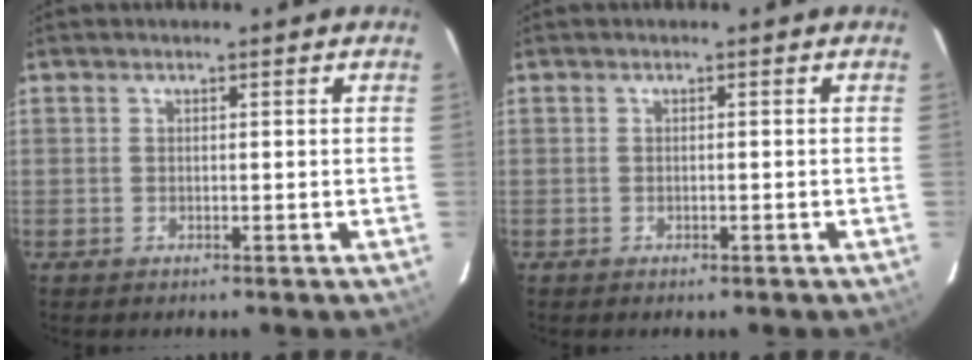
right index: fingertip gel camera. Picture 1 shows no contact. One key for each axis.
{"total": 0.7, "fx": -0.6, "fy": 0.2, "fz": 0.3, "tx": -0.006, "ty": -0.001, "tz": -0.009}